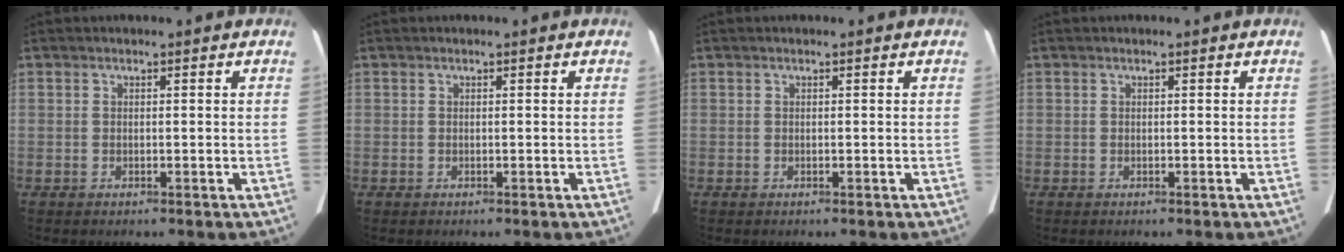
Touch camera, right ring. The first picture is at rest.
{"total": 0.0}
{"total": 0.0}
{"total": 0.0}